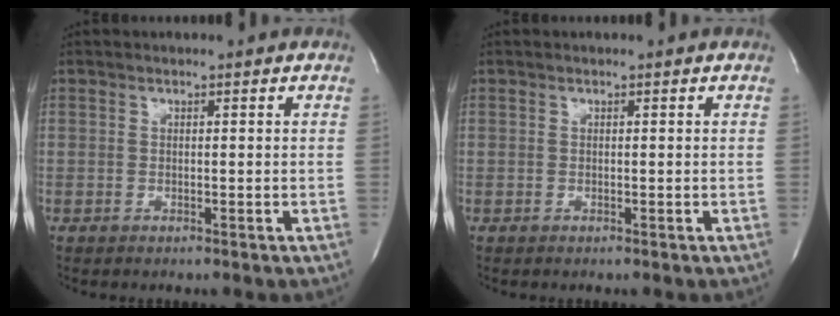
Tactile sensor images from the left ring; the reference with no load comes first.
{"total": 0.0}